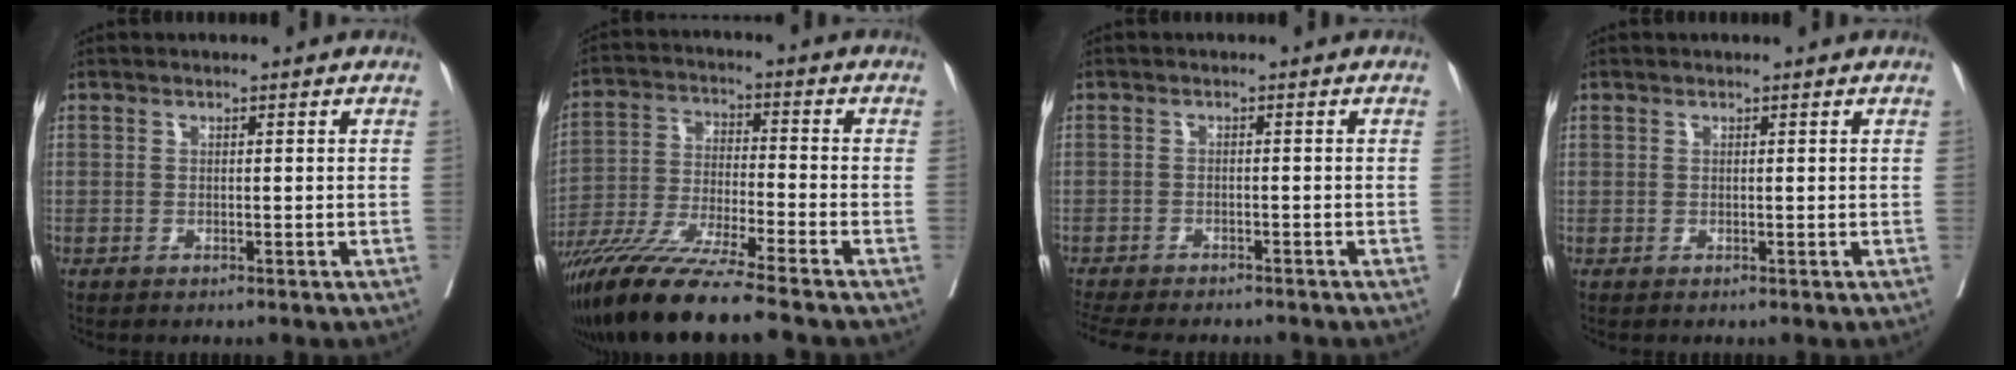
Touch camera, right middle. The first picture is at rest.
{"total": 14.0, "force": [-11.1, -1.0, 8.4], "torque": [-0.163, -0.040, -0.201]}
{"total": 11.3, "force": [-9.9, 2.6, 4.6], "torque": [-0.088, -0.014, -0.136]}
{"total": 0.5, "force": [0.5, 0.2, -0.1], "torque": [0.005, 0.003, 0.008]}